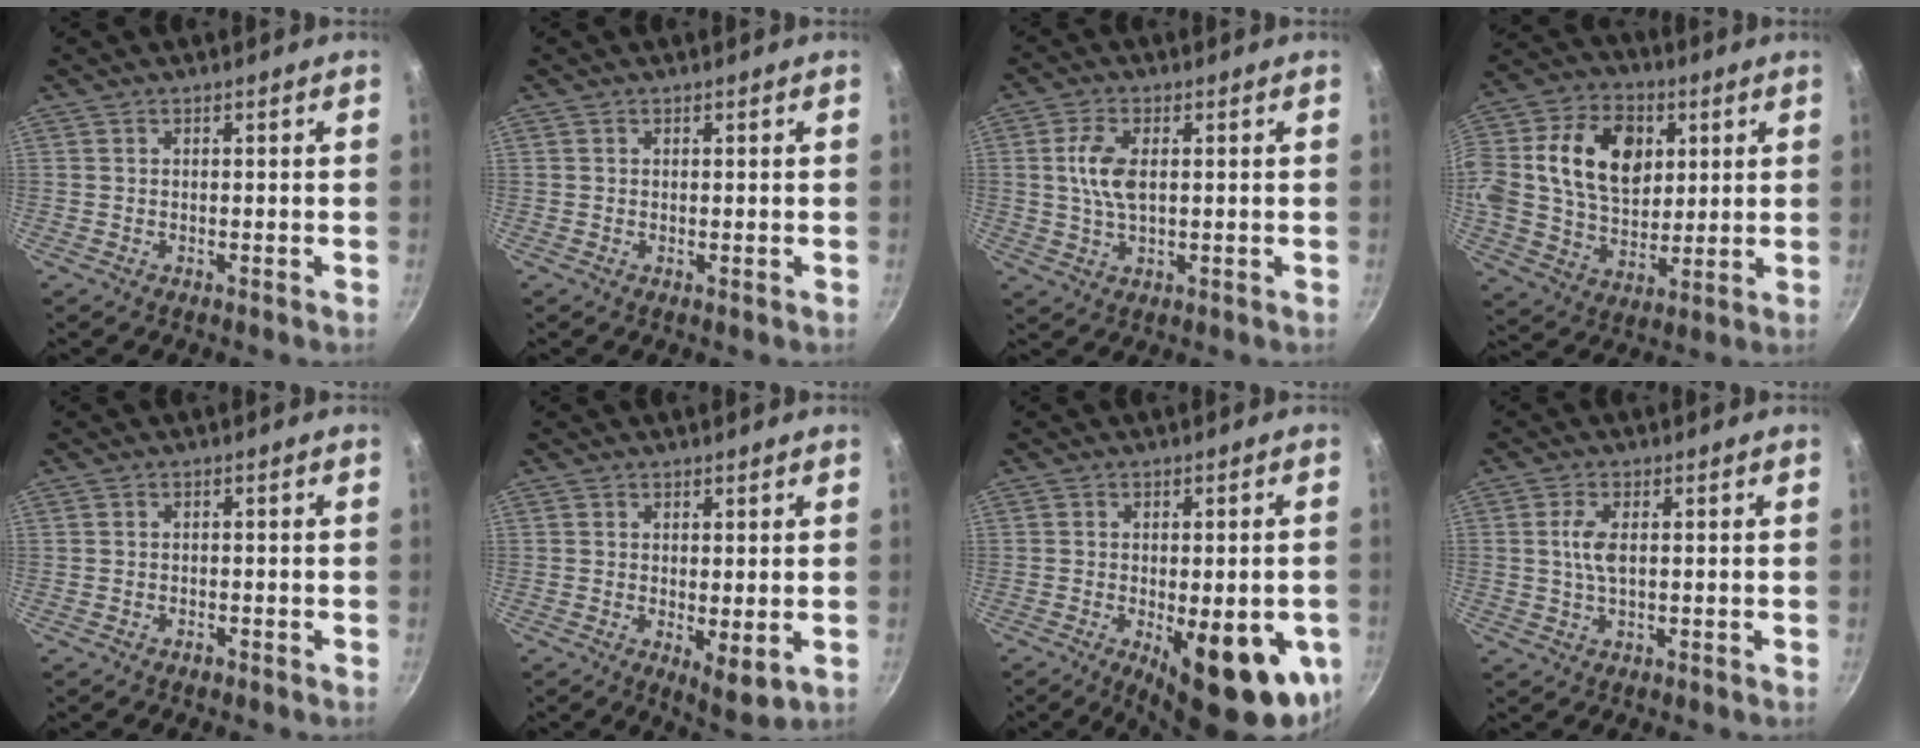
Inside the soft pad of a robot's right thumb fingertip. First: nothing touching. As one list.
[{"total": 0.0}, {"total": 6.6, "force": [0.9, 3.4, 5.6], "torque": [-0.111, 0.005, 0.017]}, {"total": 21.6, "force": [4.8, 15.5, 14.3], "torque": [-0.250, 0.016, 0.079]}, {"total": 1.1, "force": [-0.8, 0.7, 0.5], "torque": [-0.009, 0.008, -0.013]}, {"total": 5.2, "force": [-0.1, 2.1, 4.7], "torque": [-0.066, -0.020, 0.003]}, {"total": 16.7, "force": [-4.8, 6.0, 14.8], "torque": [-0.163, -0.006, -0.054]}, {"total": 4.0, "force": [0.5, 1.6, 3.6], "torque": [-0.080, 0.004, 0.008]}]